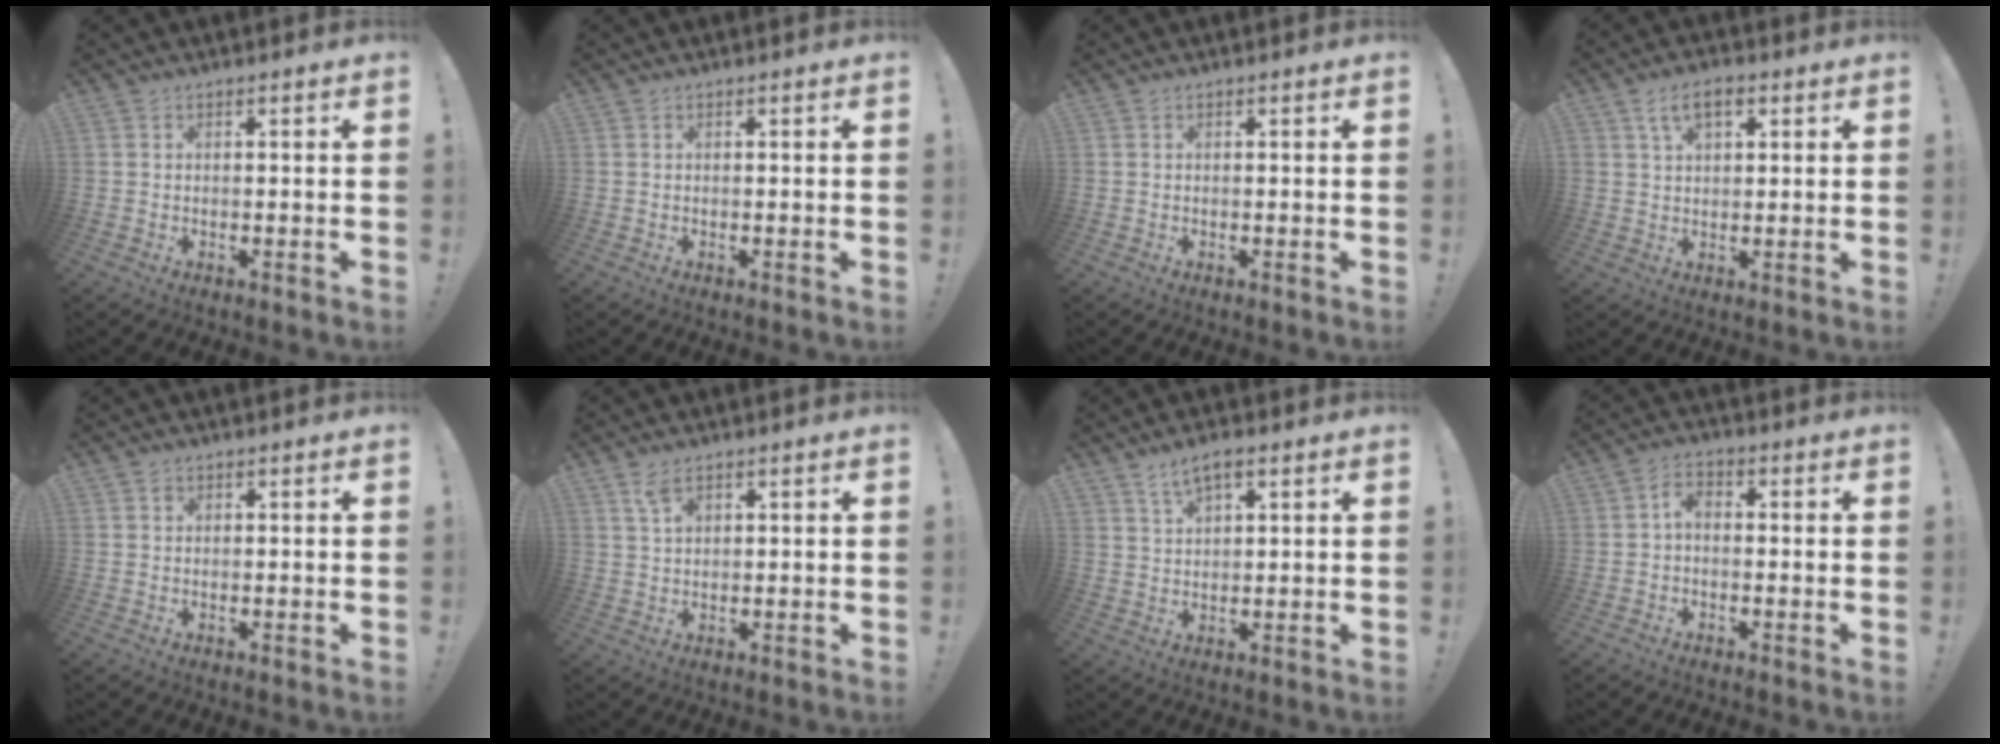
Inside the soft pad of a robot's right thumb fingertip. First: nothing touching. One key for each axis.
{"total": 0.0}
{"total": 0.0}
{"total": 6.6, "fx": 2.9, "fy": 3.7, "fz": 4.6, "tx": -0.079, "ty": 0.004, "tz": 0.054}
{"total": 0.8, "fx": 0.4, "fy": 0.7, "fz": 0.0, "tx": 0.004, "ty": 0.000, "tz": 0.007}
{"total": 3.8, "fx": 2.3, "fy": 1.8, "fz": 2.4, "tx": -0.034, "ty": -0.010, "tz": 0.040}
{"total": 5.0, "fx": 3.3, "fy": 2.1, "fz": 3.2, "tx": -0.060, "ty": -0.009, "tz": 0.061}
{"total": 3.5, "fx": -0.6, "fy": 2.1, "fz": 2.7, "tx": -0.063, "ty": 0.012, "tz": -0.011}